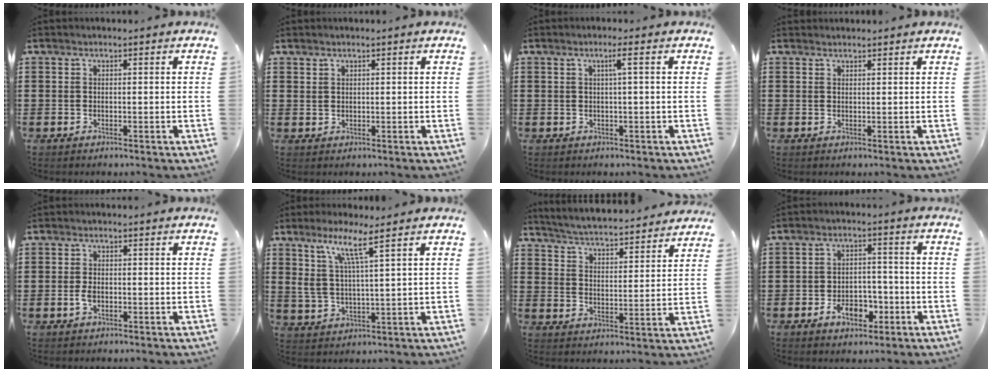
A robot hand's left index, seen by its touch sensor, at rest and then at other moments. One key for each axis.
{"total": 1.0, "fx": 0.9, "fy": 0.4, "fz": 0.2, "tx": -0.007, "ty": 0.001, "tz": 0.019}
{"total": 2.0, "fx": 0.7, "fy": -0.4, "fz": 1.8, "tx": -0.034, "ty": 0.003, "tz": 0.009}
{"total": 1.1, "fx": 1.1, "fy": 0.1, "fz": 0.0, "tx": -0.002, "ty": -0.001, "tz": 0.022}
{"total": 1.7, "fx": -0.5, "fy": 1.0, "fz": 1.3, "tx": -0.034, "ty": -0.002, "tz": -0.011}
{"total": 6.9, "fx": 4.3, "fy": 0.5, "fz": 5.4, "tx": -0.120, "ty": -0.004, "tz": 0.073}
{"total": 4.4, "fx": 4.3, "fy": -0.4, "fz": 0.6, "tx": -0.036, "ty": -0.038, "tz": 0.069}
{"total": 5.9, "fx": -2.8, "fy": 3.5, "fz": 3.7, "tx": -0.059, "ty": 0.008, "tz": -0.052}